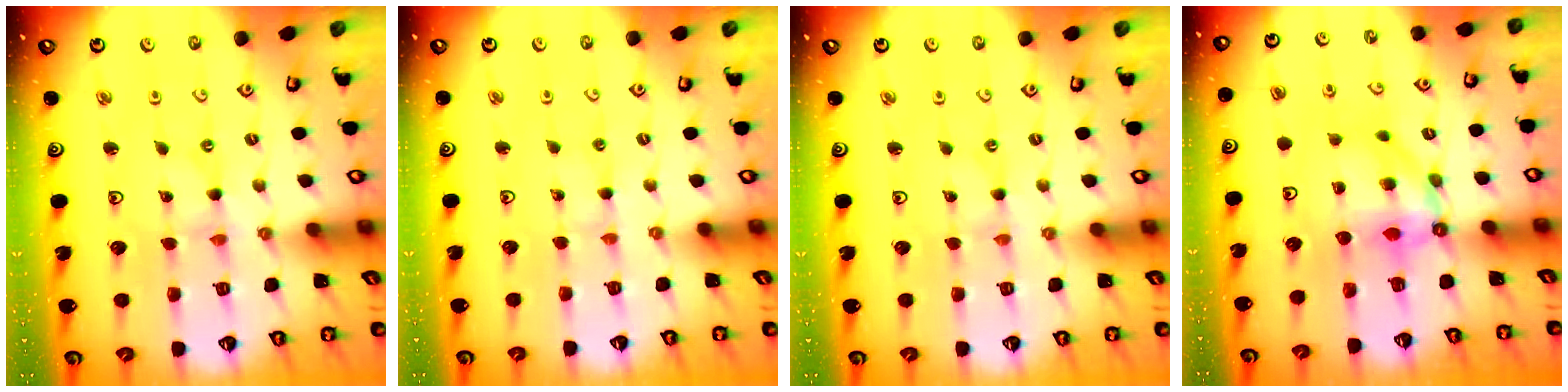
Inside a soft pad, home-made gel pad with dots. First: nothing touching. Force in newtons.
{"total": 2.4, "press": 2.3, "slide": 0.3}
{"total": 0.0}
{"total": 7.3, "press": 7.3, "slide": 0.5}